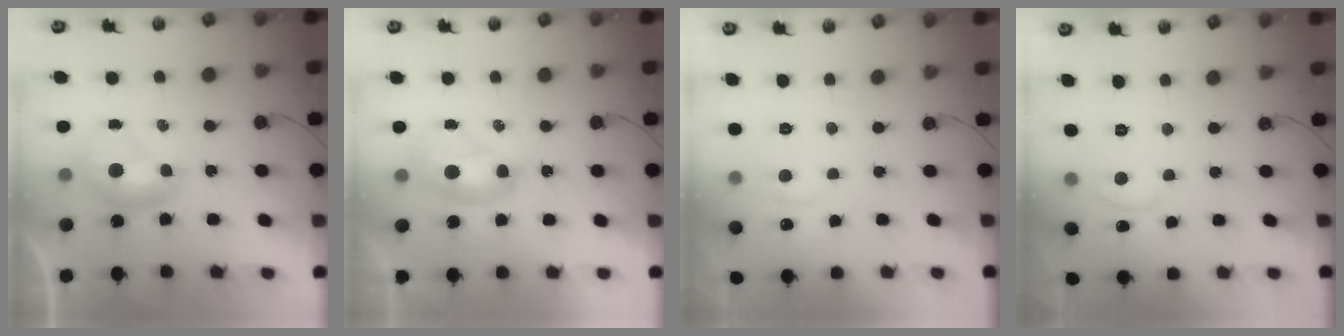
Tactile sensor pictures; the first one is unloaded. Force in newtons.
{"total": 2.7, "press": 2.7, "slide": 0.1}
{"total": 0.8, "press": 0.1, "slide": 0.8}
{"total": 1.7, "press": 1.6, "slide": 0.3}